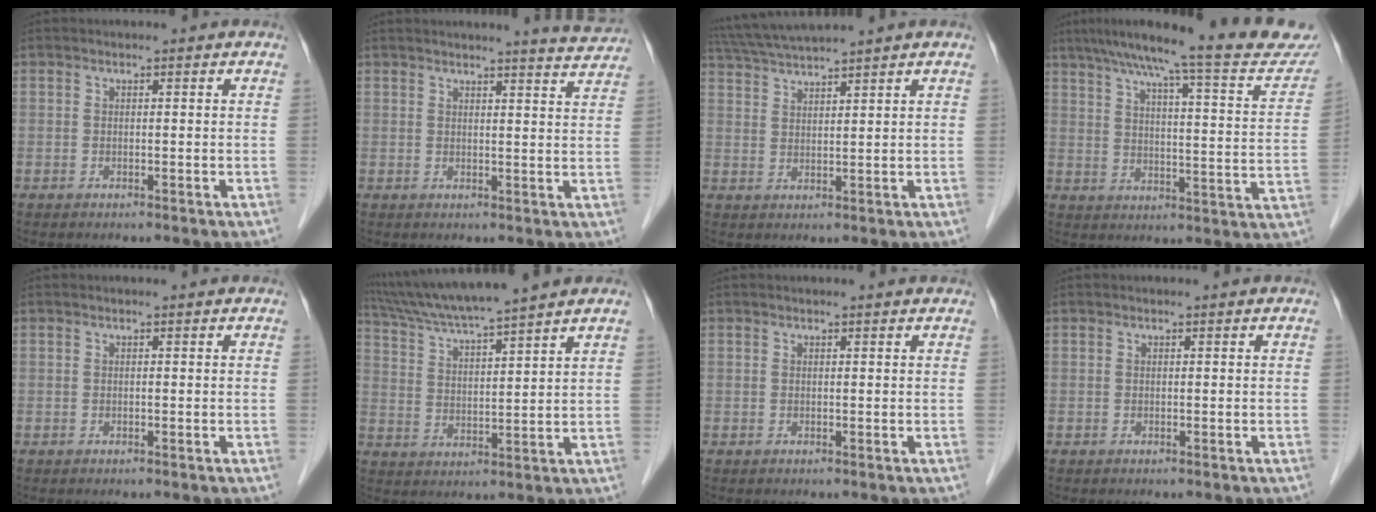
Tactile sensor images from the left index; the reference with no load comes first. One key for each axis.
{"total": 5.8, "fx": 5.7, "fy": -0.5, "fz": 1.1, "tx": -0.021, "ty": -0.019, "tz": 0.053}
{"total": 7.4, "fx": 6.7, "fy": -1.4, "fz": 2.8, "tx": -0.057, "ty": 0.024, "tz": 0.124}
{"total": 22.9, "fx": 19.9, "fy": 1.7, "fz": 11.3, "tx": -0.166, "ty": -0.018, "tz": 0.253}
{"total": 0.0}
{"total": 12.2, "fx": 10.8, "fy": -1.5, "fz": 5.6, "tx": -0.104, "ty": 0.016, "tz": 0.186}
{"total": 1.1, "fx": 1.0, "fy": -0.1, "fz": 0.3, "tx": -0.012, "ty": 0.005, "tz": 0.013}
{"total": 0.0}